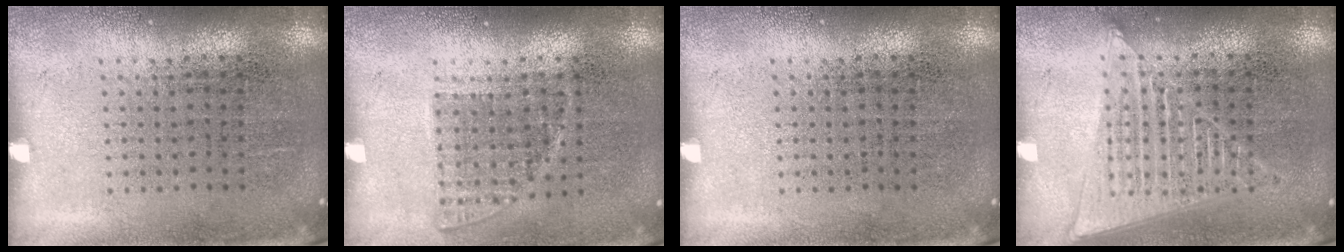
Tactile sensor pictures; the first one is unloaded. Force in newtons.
{"total": 1.1, "press": 0.9, "slide": 0.5}
{"total": 0.0}
{"total": 1.5, "press": 1.5, "slide": 0.1}